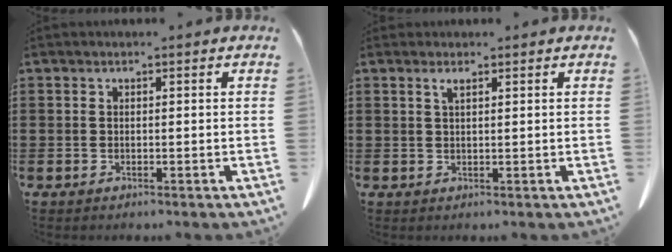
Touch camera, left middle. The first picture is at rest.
{"total": 1.4, "force": [0.9, 0.3, 1.1], "torque": [-0.024, 0.001, 0.015]}